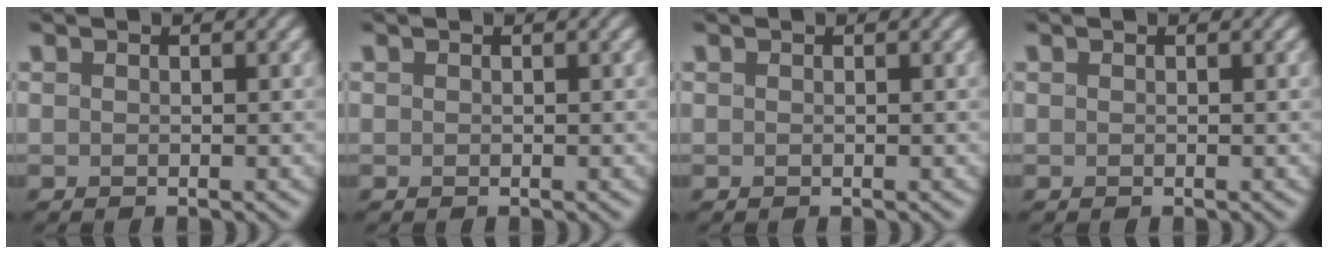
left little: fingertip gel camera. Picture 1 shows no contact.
{"total": 0.0}
{"total": 0.0}
{"total": 0.0}